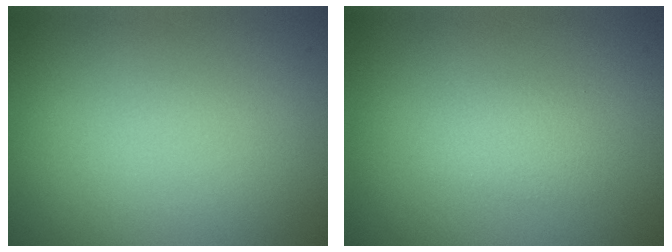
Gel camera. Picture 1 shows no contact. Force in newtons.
{"total": 1.1, "press": 1.1, "slide": 0.1}